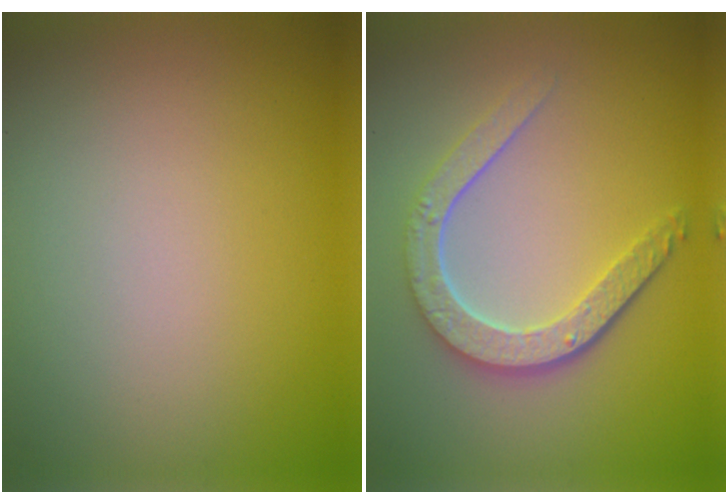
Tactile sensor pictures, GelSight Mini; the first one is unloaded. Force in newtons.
{"total": 4.7, "press": 3.6, "slide": 3.0}